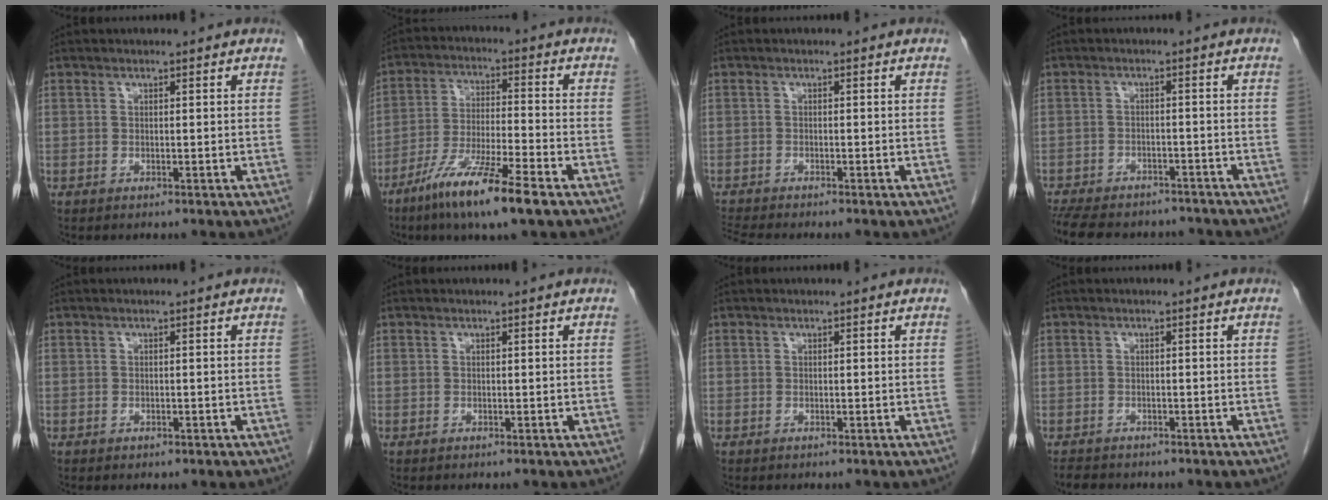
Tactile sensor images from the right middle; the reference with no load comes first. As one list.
[{"total": 12.1, "force": [-7.6, 0.3, 9.4], "torque": [-0.184, -0.034, -0.140]}, {"total": 3.0, "force": [-2.8, -0.9, 0.6], "torque": [-0.020, -0.018, -0.053]}, {"total": 16.4, "force": [-13.9, 6.1, 6.1], "torque": [-0.163, -0.014, -0.184]}, {"total": 0.8, "force": [-0.4, 0.5, 0.5], "torque": [-0.010, -0.001, -0.002]}, {"total": 0.0}, {"total": 0.0}, {"total": 2.6, "force": [-2.3, 1.1, 0.5], "torque": [-0.018, -0.005, -0.036]}]